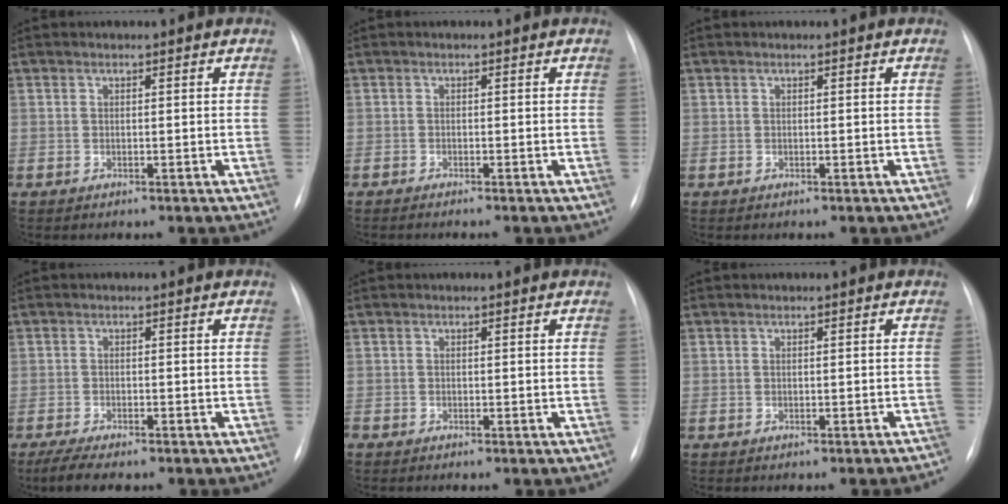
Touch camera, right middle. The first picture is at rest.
{"total": 1.3, "force": [-1.0, -0.2, 0.7], "torque": [-0.011, -0.002, -0.015]}
{"total": 0.0}
{"total": 6.0, "force": [-4.7, 1.5, 3.4], "torque": [-0.059, -0.014, -0.071]}
{"total": 0.6, "force": [-0.5, 0.0, 0.1], "torque": [-0.007, -0.003, -0.012]}
{"total": 2.8, "force": [-2.6, -0.3, 0.9], "torque": [-0.008, 0.001, -0.030]}